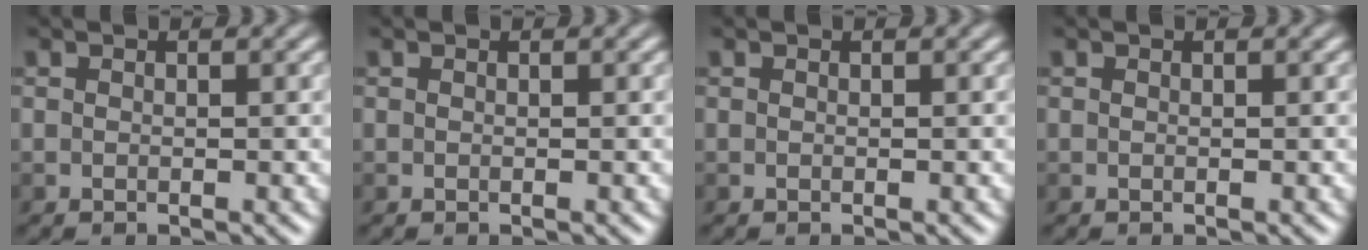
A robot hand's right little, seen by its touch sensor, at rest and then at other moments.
{"total": 0.0}
{"total": 0.0}
{"total": 0.0}